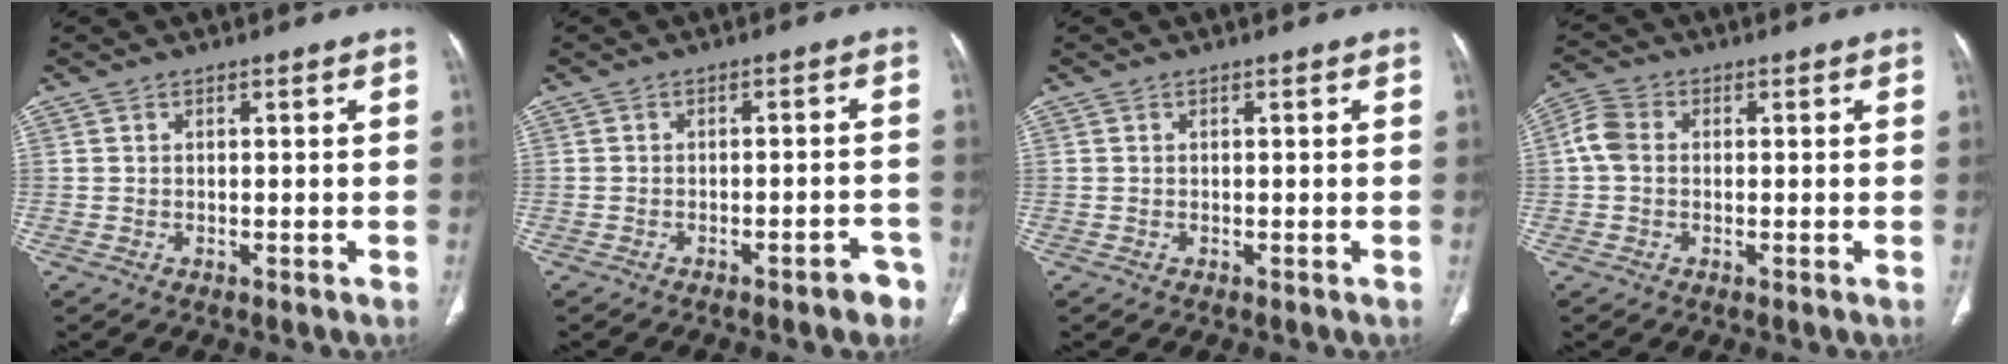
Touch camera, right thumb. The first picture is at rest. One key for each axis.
{"total": 4.5, "fx": -3.1, "fy": 1.4, "fz": 3.0, "tx": -0.026, "ty": 0.024, "tz": -0.033}
{"total": 0.0}
{"total": 4.5, "fx": 0.2, "fy": 3.5, "fz": 2.8, "tx": -0.061, "ty": 0.015, "tz": -0.002}